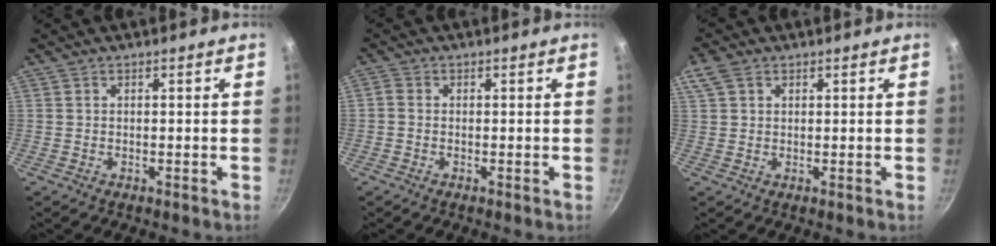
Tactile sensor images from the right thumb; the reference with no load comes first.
{"total": 1.2, "force": [-0.4, 1.0, 0.6], "torque": [-0.013, 0.005, -0.013]}
{"total": 4.4, "force": [2.0, 3.0, 2.4], "torque": [-0.044, 0.005, 0.038]}